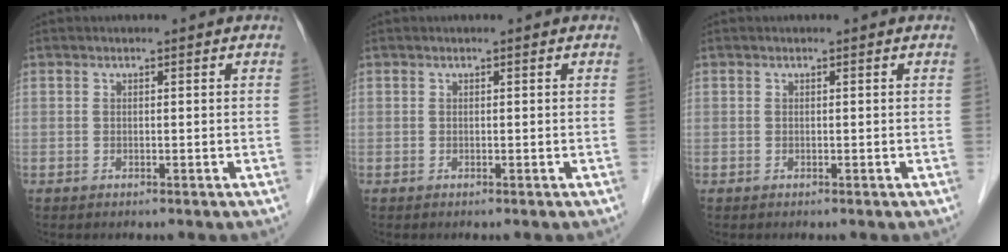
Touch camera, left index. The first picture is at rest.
{"total": 0.0}
{"total": 0.0}